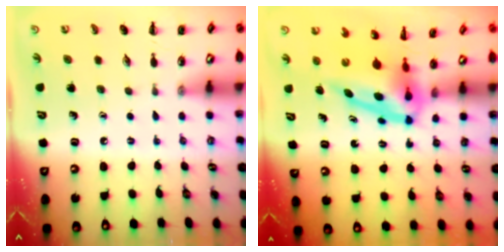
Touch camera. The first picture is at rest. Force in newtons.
{"total": 7.9, "press": 7.5, "slide": 2.3}